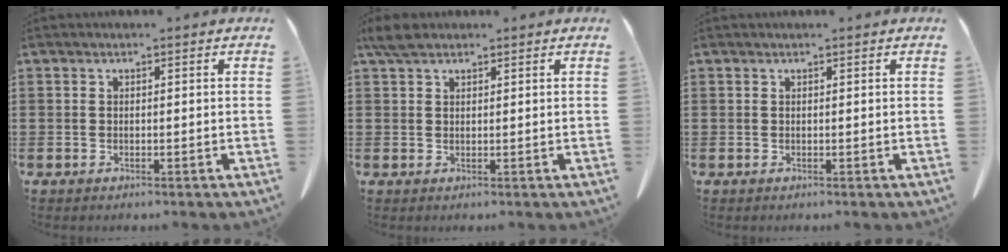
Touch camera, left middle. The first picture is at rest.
{"total": 2.9, "force": [2.2, 1.3, 1.4], "torque": [-0.034, 0.007, 0.042]}
{"total": 0.0}